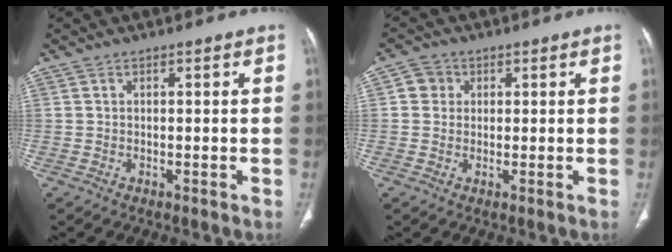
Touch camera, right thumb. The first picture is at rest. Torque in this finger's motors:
{"motor_torque": [0.55, 0.29, 0.10, -0.32, 0.12]}